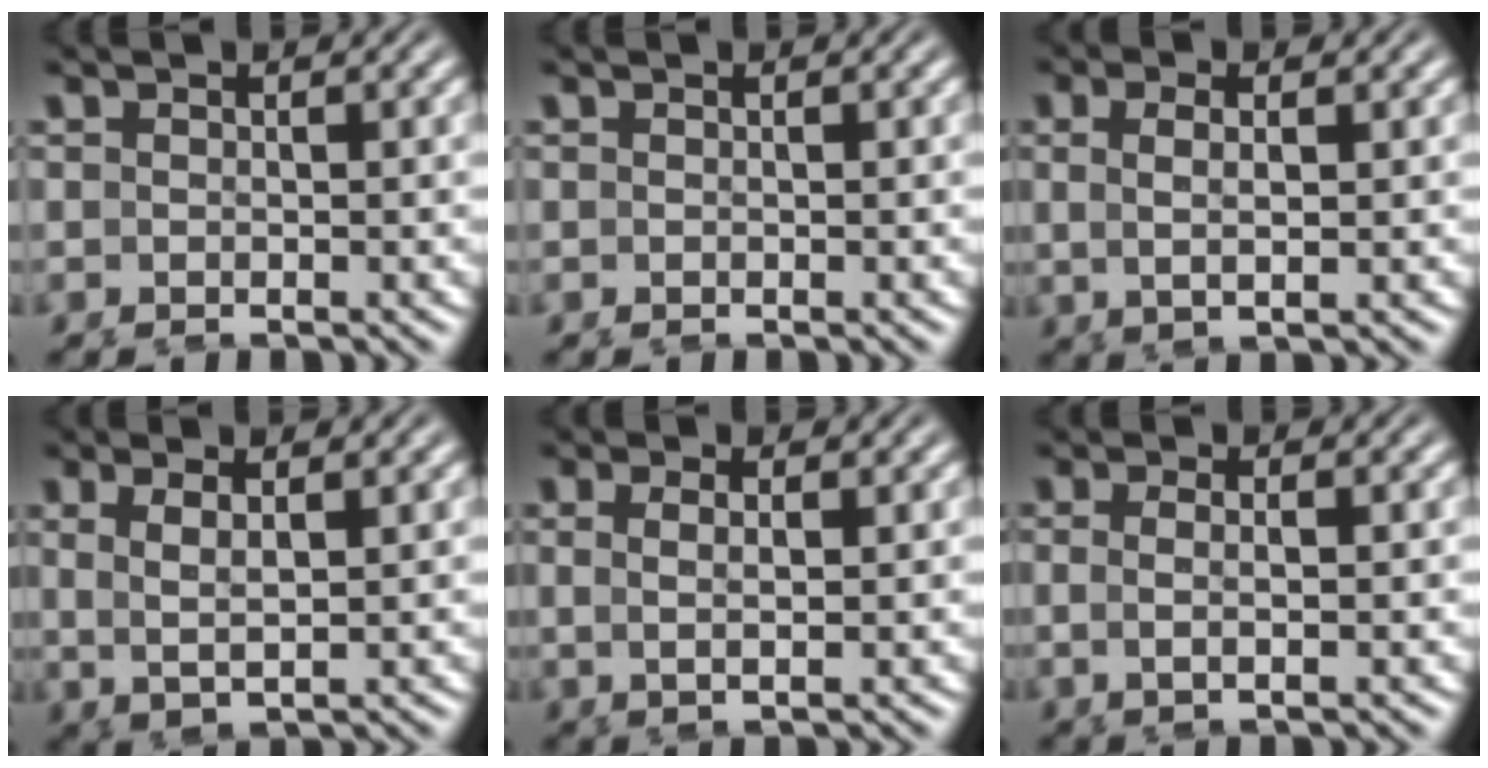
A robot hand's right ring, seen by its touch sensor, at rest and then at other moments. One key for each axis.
{"total": 0.0}
{"total": 2.9, "fx": 0.2, "fy": 1.3, "fz": 2.6, "tx": -0.051, "ty": 0.002, "tz": 0.002}
{"total": 4.5, "fx": 0.5, "fy": 2.8, "fz": 3.4, "tx": -0.078, "ty": 0.000, "tz": 0.006}
{"total": 2.2, "fx": 0.3, "fy": 0.8, "fz": 2.0, "tx": -0.042, "ty": -0.002, "tz": 0.006}
{"total": 2.2, "fx": -0.3, "fy": 0.7, "fz": 2.1, "tx": -0.046, "ty": -0.006, "tz": -0.005}